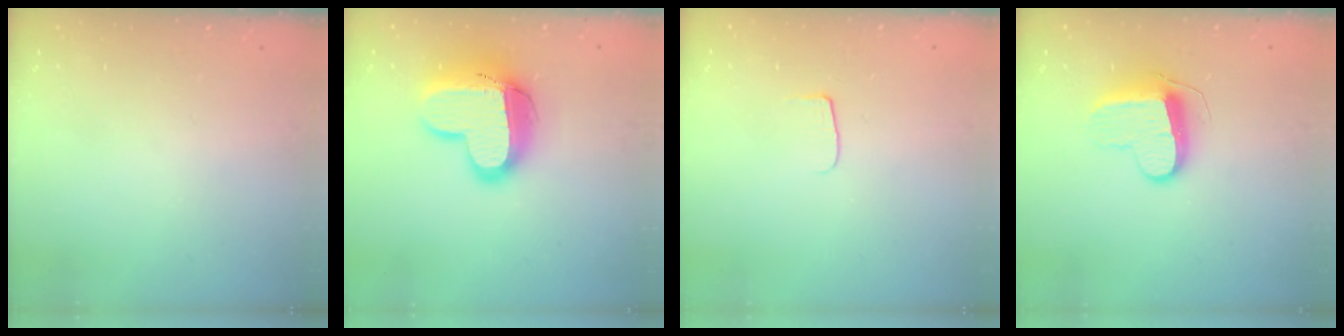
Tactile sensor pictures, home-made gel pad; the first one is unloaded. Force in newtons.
{"total": 16.3, "press": 16.2, "slide": 1.4}
{"total": 4.8, "press": 4.8, "slide": 0.6}
{"total": 10.5, "press": 10.5, "slide": 0.4}